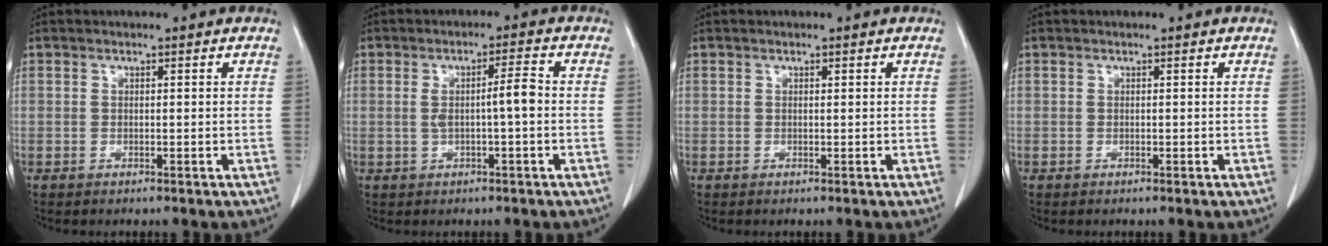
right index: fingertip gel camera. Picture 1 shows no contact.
{"total": 4.3, "force": [-0.2, 0.2, 4.3], "torque": [-0.078, 0.008, 0.000]}
{"total": 0.0}
{"total": 0.0}